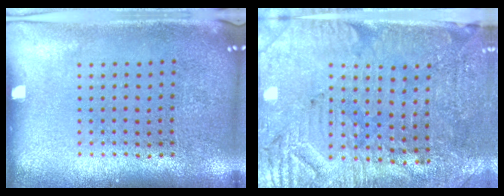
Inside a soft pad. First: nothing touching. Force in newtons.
{"total": 3.3, "press": 3.0, "slide": 1.3}